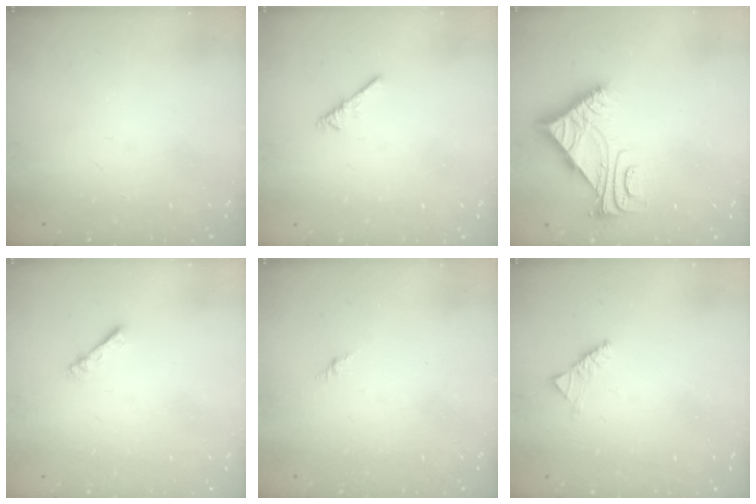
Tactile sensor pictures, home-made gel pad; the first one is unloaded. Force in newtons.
{"total": 2.2, "press": 2.1, "slide": 0.5}
{"total": 7.0, "press": 7.0, "slide": 0.2}
{"total": 1.7, "press": 1.7, "slide": 0.2}
{"total": 0.0}
{"total": 2.6, "press": 2.5, "slide": 0.8}